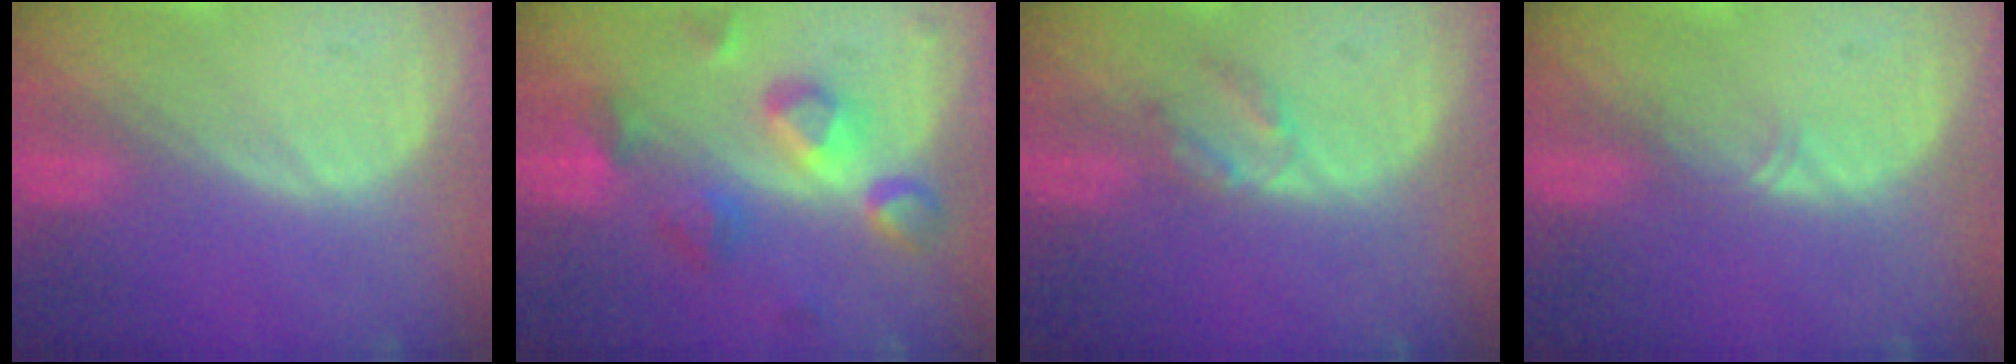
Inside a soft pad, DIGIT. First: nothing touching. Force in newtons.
{"total": 7.9, "press": 7.8, "slide": 1.1}
{"total": 2.5, "press": 2.5, "slide": 0.3}
{"total": 1.1, "press": 1.0, "slide": 0.6}